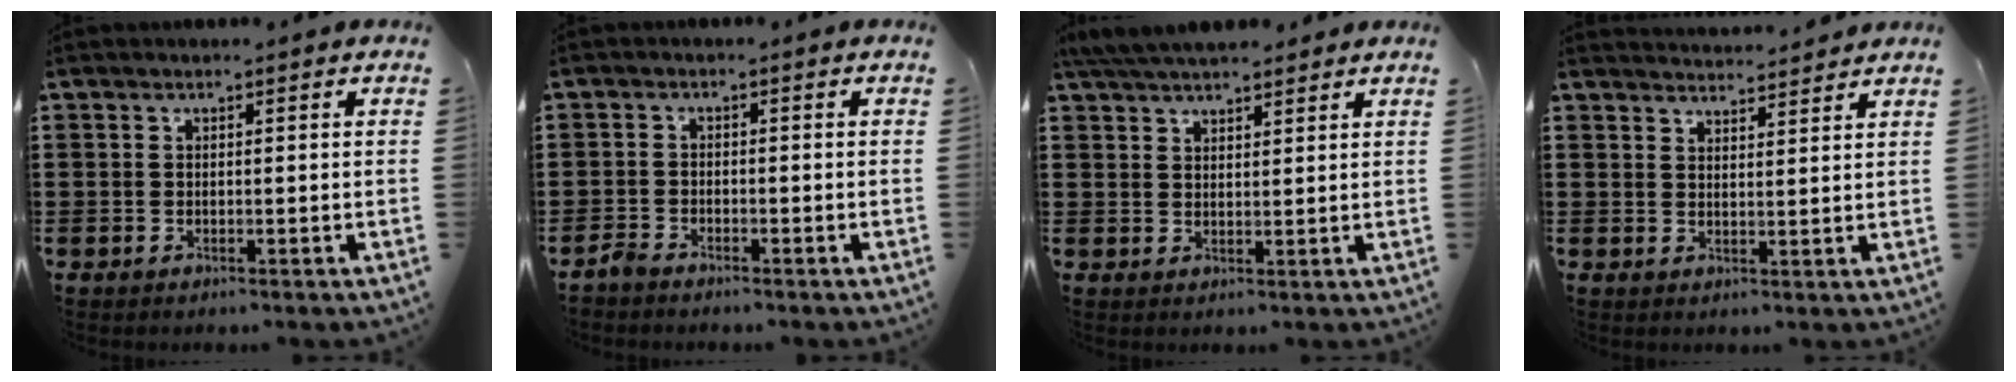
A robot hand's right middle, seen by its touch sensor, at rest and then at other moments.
{"total": 1.8, "force": [-1.7, 0.4, 0.4], "torque": [-0.018, 0.001, -0.037]}
{"total": 4.8, "force": [4.5, 0.7, 1.6], "torque": [-0.042, -0.003, 0.085]}
{"total": 2.9, "force": [2.9, -0.3, -0.3], "torque": [-0.002, -0.011, 0.054]}